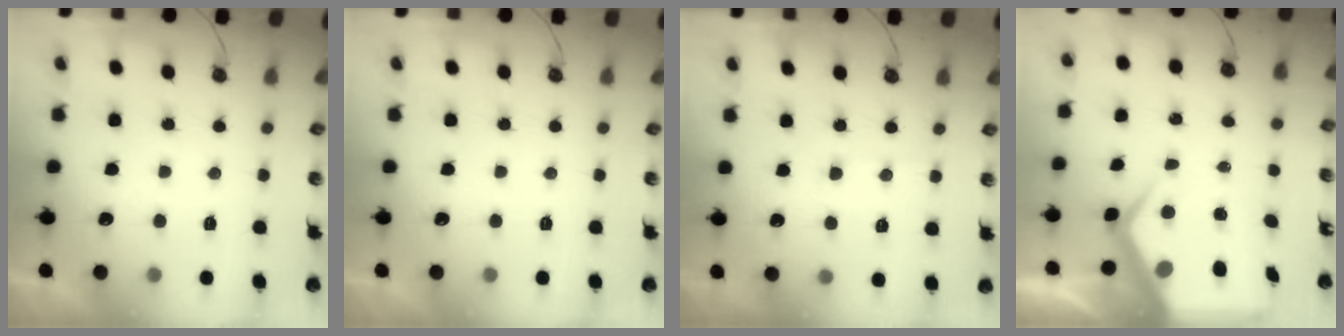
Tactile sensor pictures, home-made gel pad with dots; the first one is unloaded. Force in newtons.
{"total": 0.0}
{"total": 3.9, "press": 3.9, "slide": 0.6}
{"total": 9.3, "press": 9.2, "slide": 0.9}